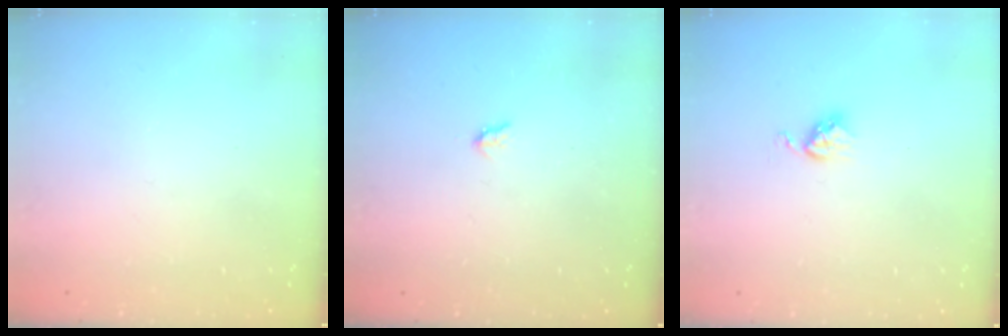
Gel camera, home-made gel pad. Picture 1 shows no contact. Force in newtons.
{"total": 1.9, "press": 1.9, "slide": 0.3}
{"total": 3.6, "press": 3.6, "slide": 0.4}